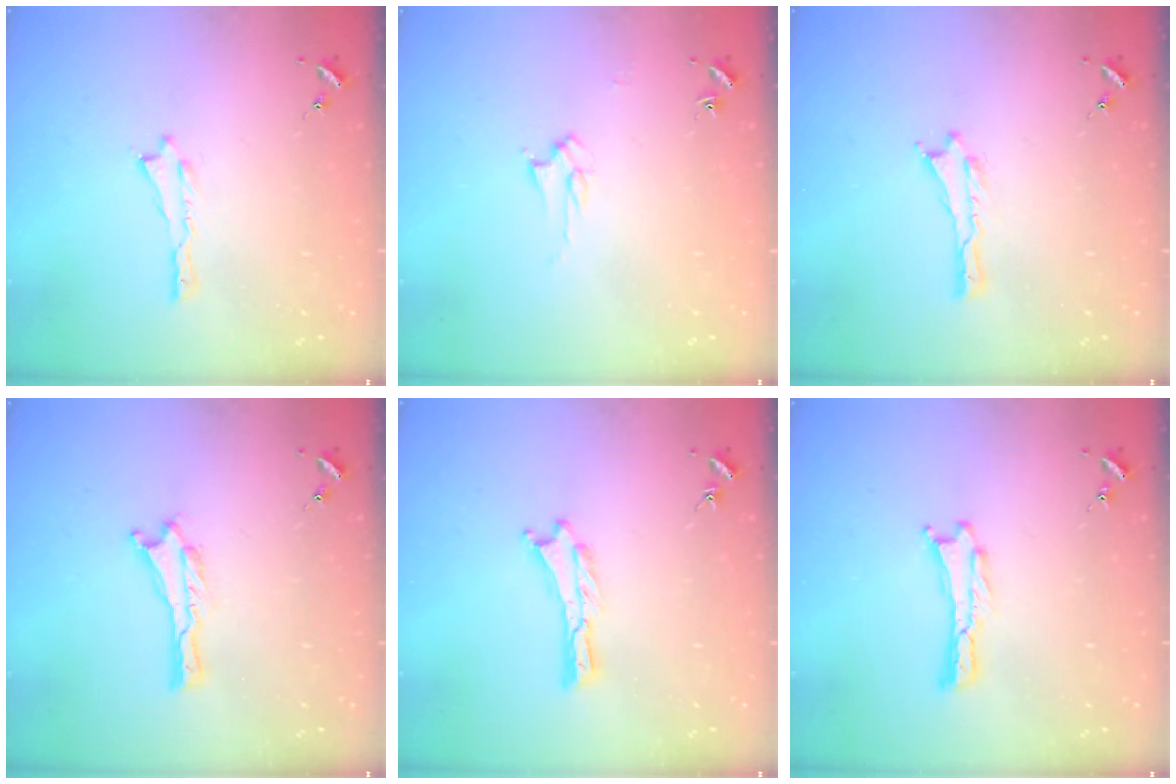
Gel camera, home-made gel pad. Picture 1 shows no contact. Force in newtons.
{"total": 2.8, "press": 2.8, "slide": 0.4}
{"total": 0.0}
{"total": 0.0}
{"total": 0.0}
{"total": 0.0}